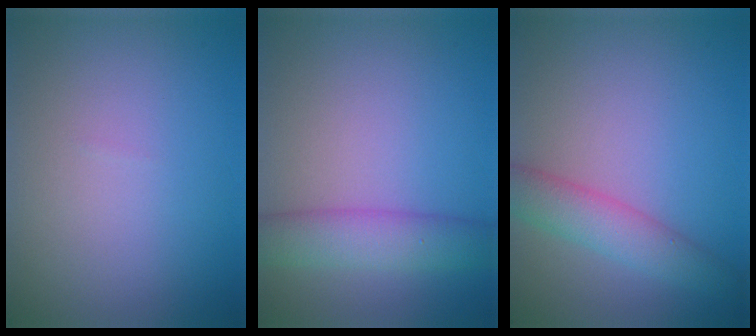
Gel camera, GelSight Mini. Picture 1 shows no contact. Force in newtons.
{"total": 4.4, "press": 4.4, "slide": 0.5}
{"total": 3.8, "press": 3.8, "slide": 0.2}